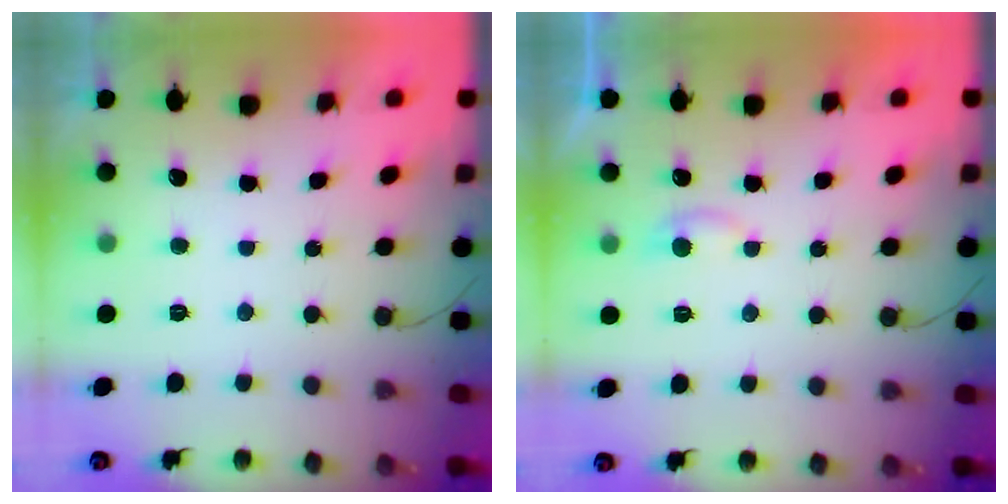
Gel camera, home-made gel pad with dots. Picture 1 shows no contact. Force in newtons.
{"total": 3.4, "press": 3.4, "slide": 0.3}